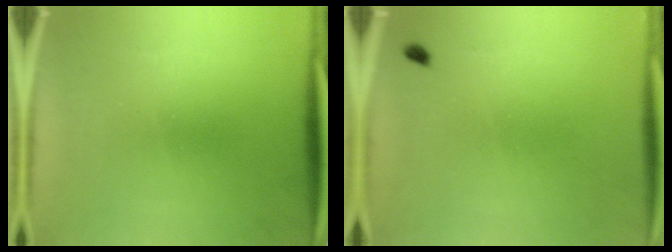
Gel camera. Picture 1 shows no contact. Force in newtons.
{"total": 0.8}